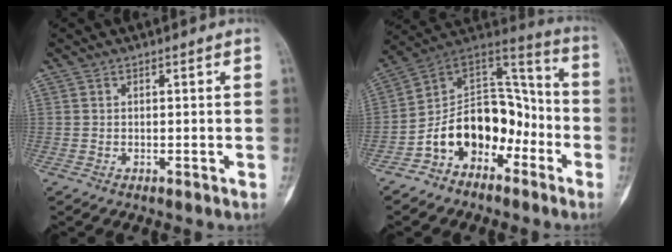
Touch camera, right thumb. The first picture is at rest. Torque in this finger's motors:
{"motor_torque": [1.72, 1.84, 1.35, -1.42, 0.09]}